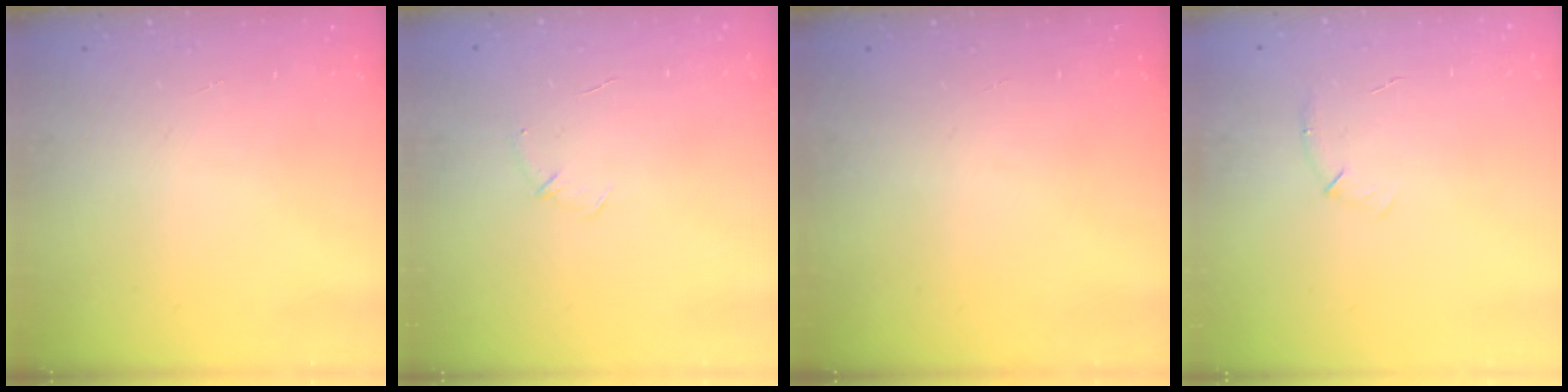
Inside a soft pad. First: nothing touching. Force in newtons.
{"total": 5.0, "press": 4.9, "slide": 1.3}
{"total": 0.0}
{"total": 5.5, "press": 5.2, "slide": 1.6}